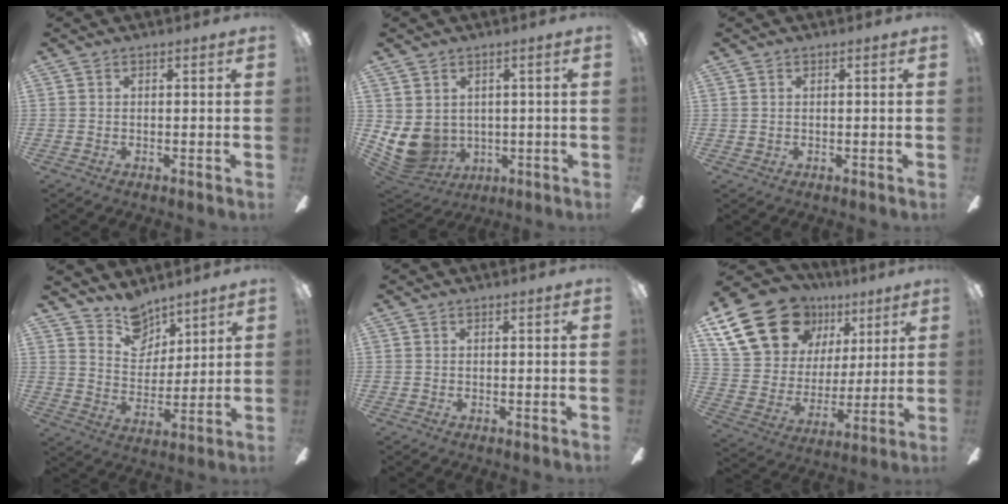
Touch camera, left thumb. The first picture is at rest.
{"total": 9.1, "force": [0.5, 8.1, 4.3], "torque": [-0.120, -0.021, 0.014]}
{"total": 0.6, "force": [0.3, 0.5, 0.1], "torque": [-0.002, 0.004, 0.005]}
{"total": 10.1, "force": [8.5, 5.2, 2.0], "torque": [-0.035, -0.055, 0.161]}
{"total": 0.0}
{"total": 23.6, "force": [13.4, 15.7, 11.5], "torque": [-0.210, -0.061, 0.256]}